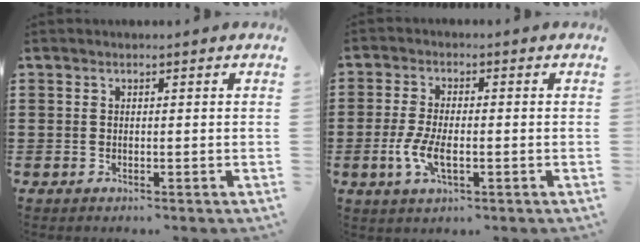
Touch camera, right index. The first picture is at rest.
{"total": 5.1, "force": [-1.6, 1.9, 4.4], "torque": [-0.103, -0.008, -0.036]}